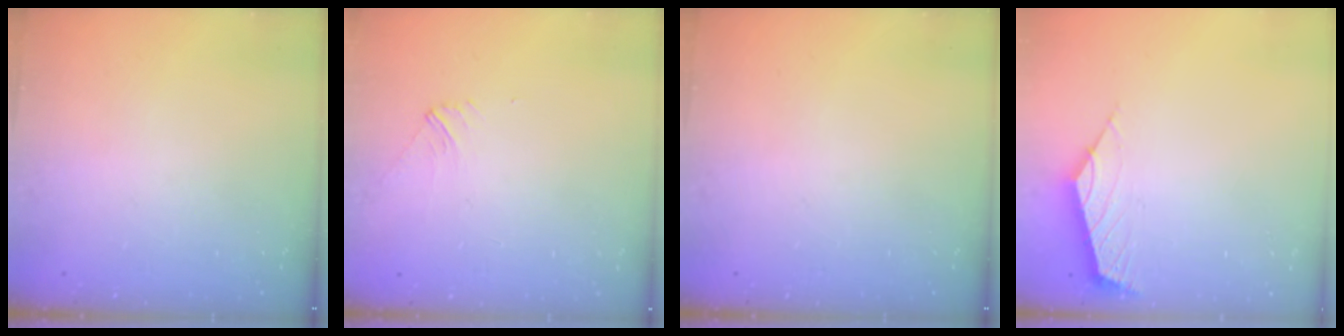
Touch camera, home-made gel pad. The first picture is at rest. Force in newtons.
{"total": 2.7, "press": 2.7, "slide": 0.5}
{"total": 0.0}
{"total": 2.5, "press": 2.5, "slide": 0.6}